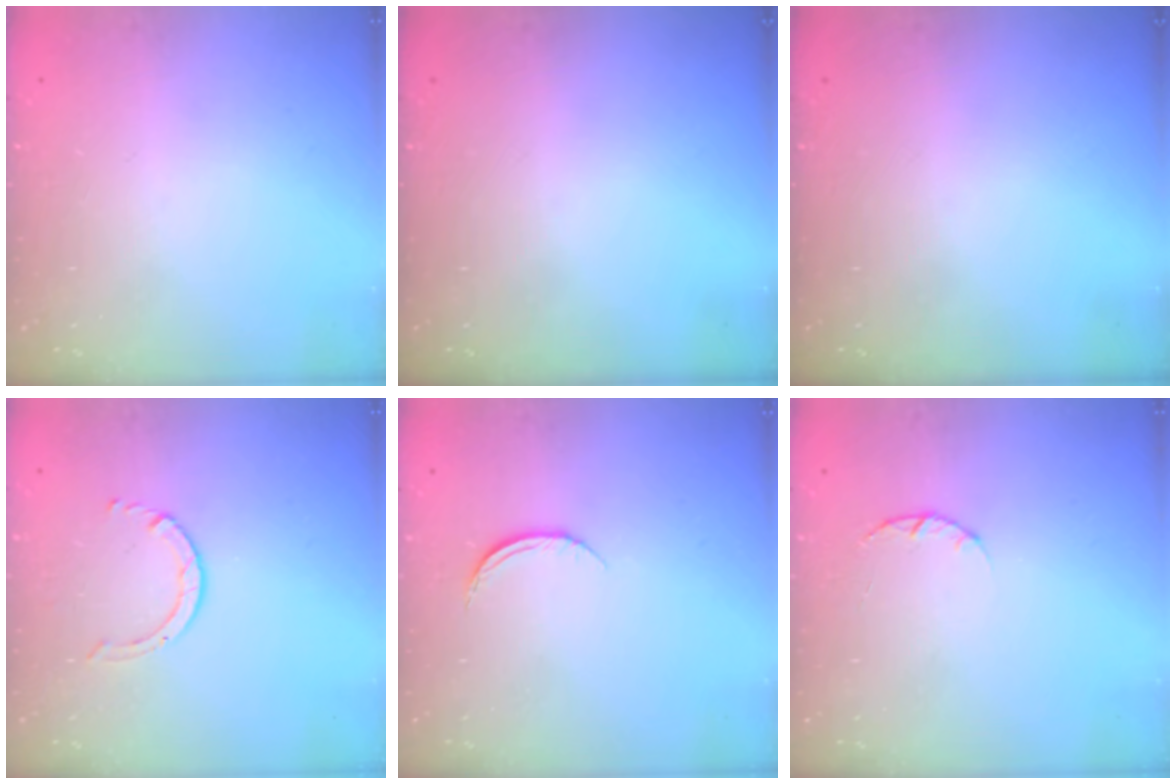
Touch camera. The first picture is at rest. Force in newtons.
{"total": 0.0}
{"total": 0.0}
{"total": 2.5, "press": 2.4, "slide": 0.3}
{"total": 5.0, "press": 4.9, "slide": 0.6}
{"total": 1.4, "press": 1.3, "slide": 0.3}